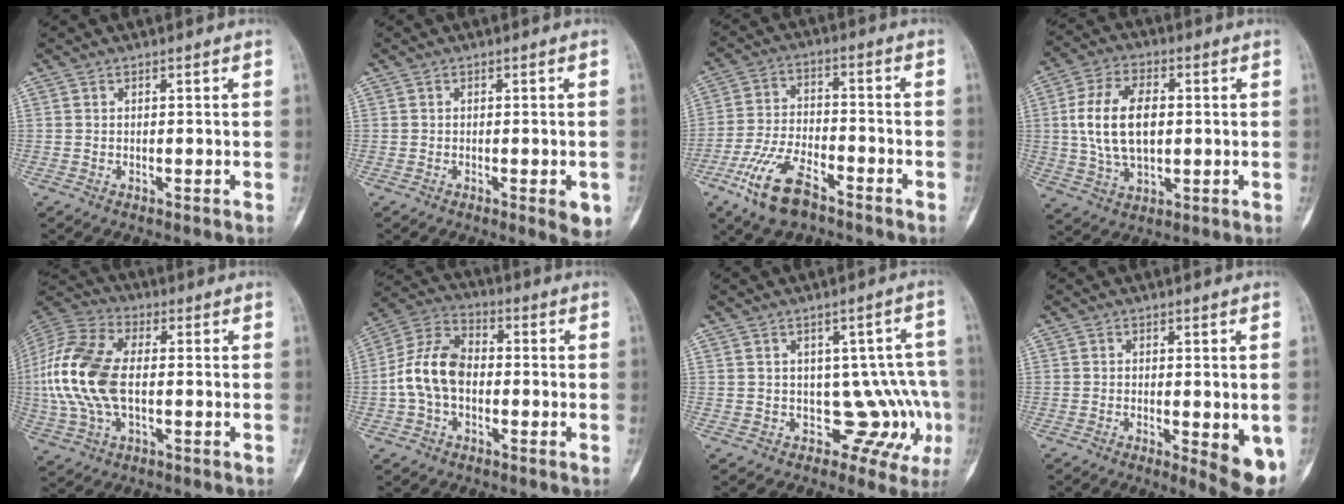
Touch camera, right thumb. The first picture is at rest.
{"total": 4.1, "force": [-1.4, 1.4, 3.6], "torque": [-0.030, -0.005, -0.014]}
{"total": 11.9, "force": [-7.3, 5.3, 7.8], "torque": [-0.151, 0.028, -0.141]}
{"total": 13.6, "force": [1.0, 8.2, 10.9], "torque": [-0.194, 0.008, 0.021]}
{"total": 17.5, "force": [-0.5, 9.9, 14.3], "torque": [-0.321, 0.018, -0.011]}
{"total": 11.4, "force": [-1.4, 7.7, 8.3], "torque": [-0.151, 0.035, -0.039]}
{"total": 9.6, "force": [-1.8, 6.8, 6.5], "torque": [-0.012, 0.017, -0.014]}
{"total": 7.8, "force": [-1.9, 2.6, 7.1], "torque": [-0.079, -0.016, -0.021]}